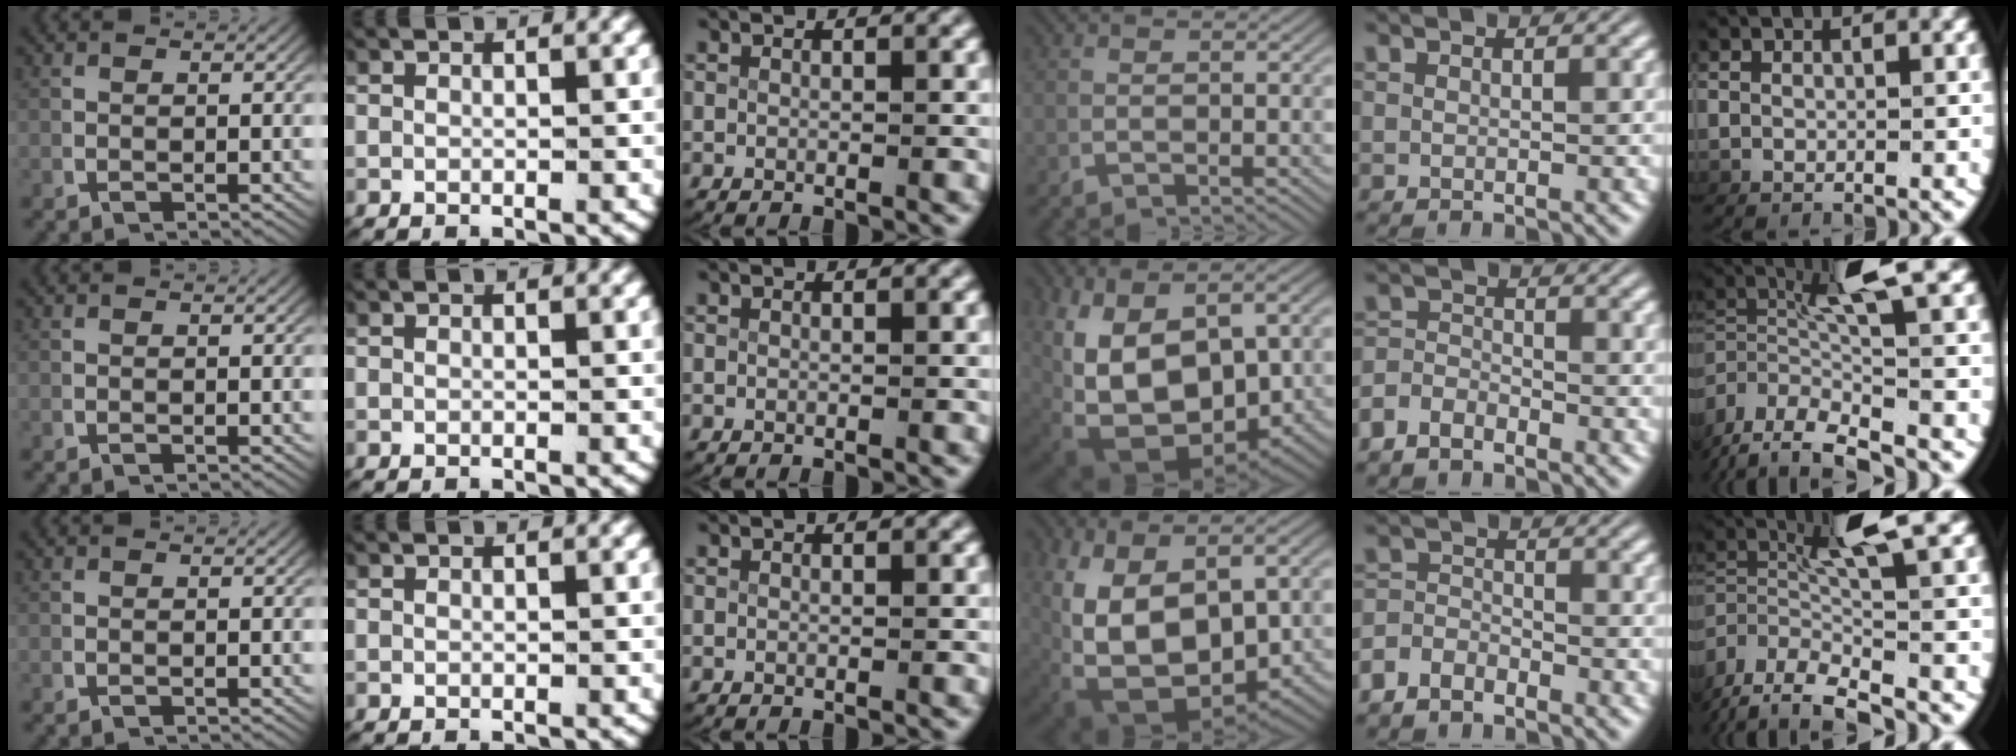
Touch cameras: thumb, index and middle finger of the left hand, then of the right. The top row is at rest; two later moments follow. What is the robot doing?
{"motion": "lift_and_place", "object": "coat"}